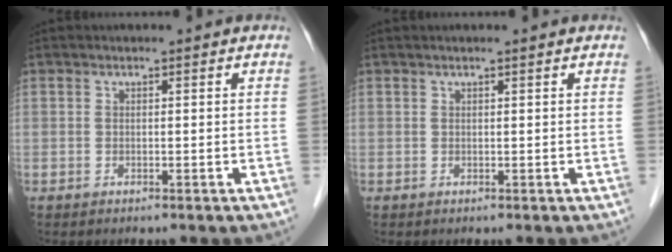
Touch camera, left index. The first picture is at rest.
{"total": 1.0, "force": [0.9, -0.1, 0.6], "torque": [-0.011, 0.012, 0.017]}